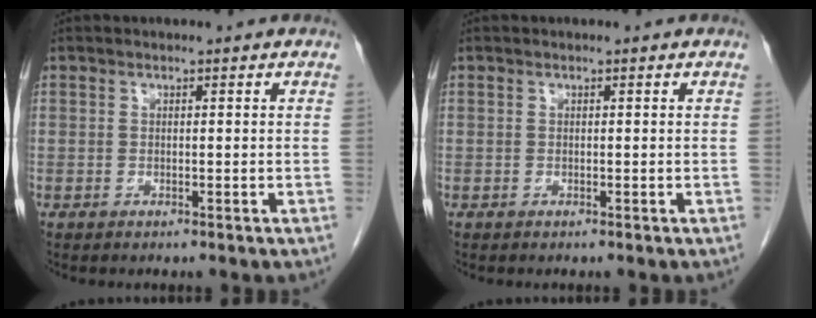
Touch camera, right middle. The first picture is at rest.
{"total": 0.0}